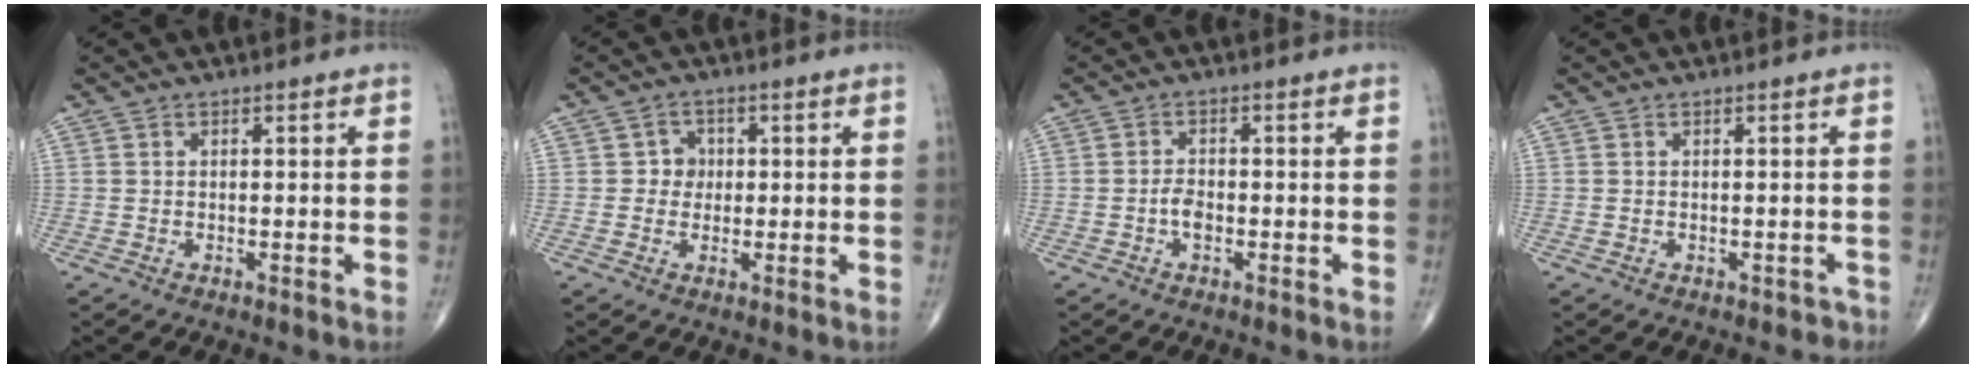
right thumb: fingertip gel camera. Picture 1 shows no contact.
{"total": 3.2, "force": [0.2, 3.0, 1.1], "torque": [0.008, 0.008, -0.004]}
{"total": 2.5, "force": [-0.9, 1.4, 1.9], "torque": [-0.031, 0.007, -0.020]}
{"total": 1.4, "force": [-0.9, 1.0, 0.3], "torque": [-0.007, 0.024, -0.008]}